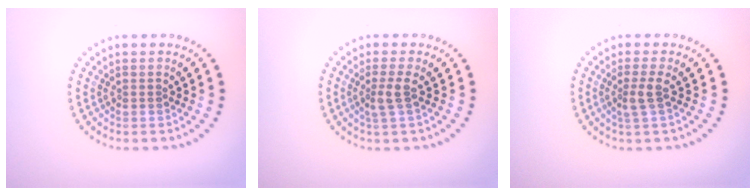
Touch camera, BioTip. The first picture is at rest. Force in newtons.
{"total": 1.9, "press": 1.4, "slide": 1.3}
{"total": 1.9, "press": 1.4, "slide": 1.2}